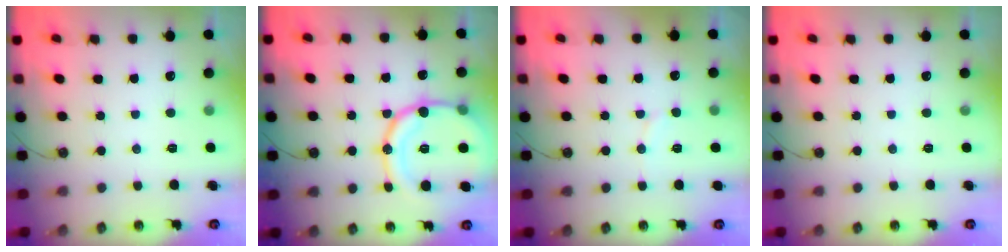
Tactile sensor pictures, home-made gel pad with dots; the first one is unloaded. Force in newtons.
{"total": 19.0, "press": 18.7, "slide": 3.2}
{"total": 5.3, "press": 5.2, "slide": 0.7}
{"total": 0.0}